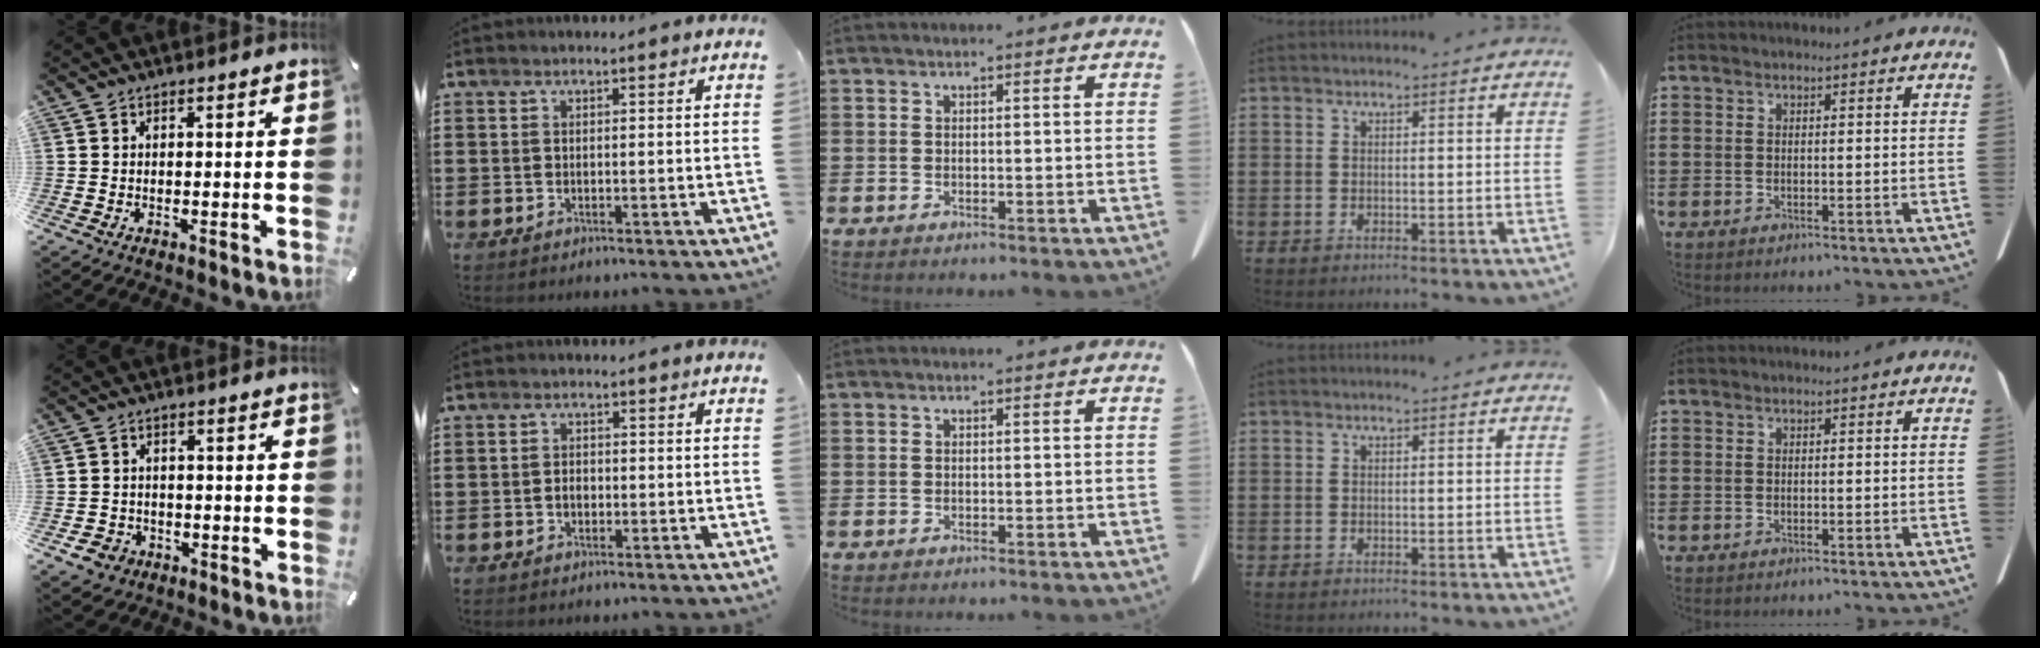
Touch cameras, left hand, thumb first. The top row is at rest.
{"thumb": {"total": 4.2, "force": [-2.2, 3.5, 0.9], "torque": [-0.020, 0.009, -0.041]}, "index": {"total": 1.5, "force": [-0.3, 1.0, 1.1], "torque": [-0.023, 0.003, -0.006]}}